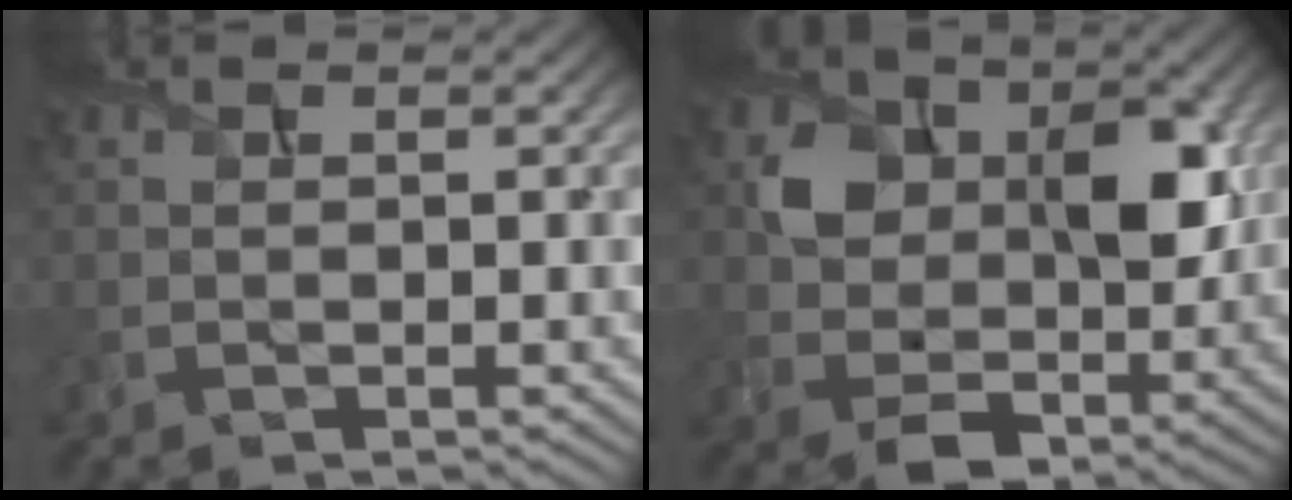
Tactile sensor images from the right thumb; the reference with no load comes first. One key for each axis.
{"total": 9.3, "fx": 1.1, "fy": 7.1, "fz": 5.9, "tx": -0.109, "ty": -0.009, "tz": 0.025}